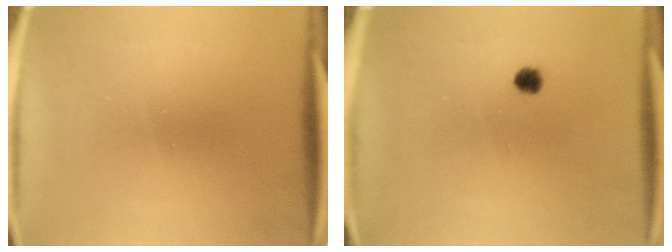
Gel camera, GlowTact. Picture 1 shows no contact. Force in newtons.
{"total": 1.7}